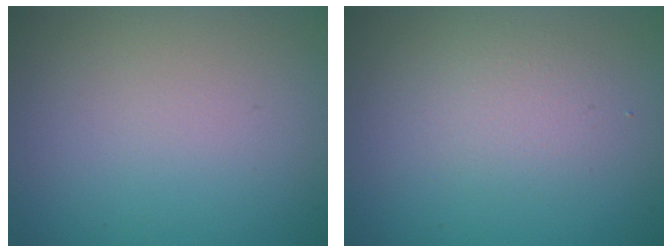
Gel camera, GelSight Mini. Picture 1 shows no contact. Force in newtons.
{"total": 1.8, "press": 1.8, "slide": 0.1}